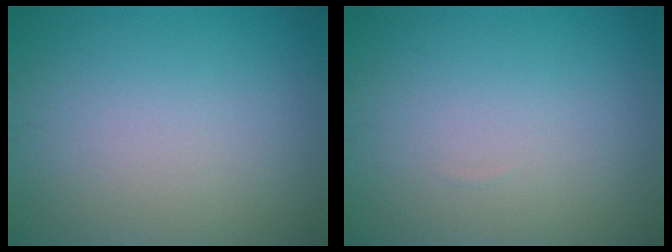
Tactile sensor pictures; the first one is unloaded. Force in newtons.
{"total": 0.0}